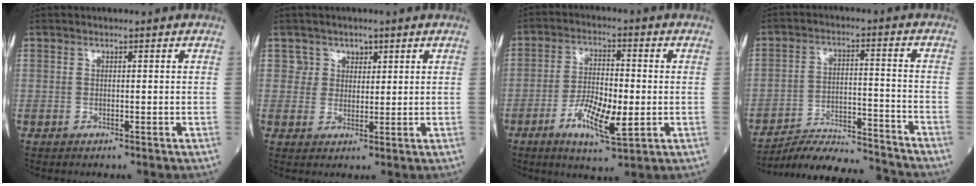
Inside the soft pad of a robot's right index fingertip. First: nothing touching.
{"total": 3.0, "force": [1.4, 2.6, -0.3], "torque": [0.023, 0.002, 0.016]}
{"total": 9.2, "force": [-2.7, 2.3, 8.5], "torque": [-0.156, -0.006, -0.047]}
{"total": 13.4, "force": [-13.2, 0.0, 2.5], "torque": [-0.040, 0.011, -0.214]}